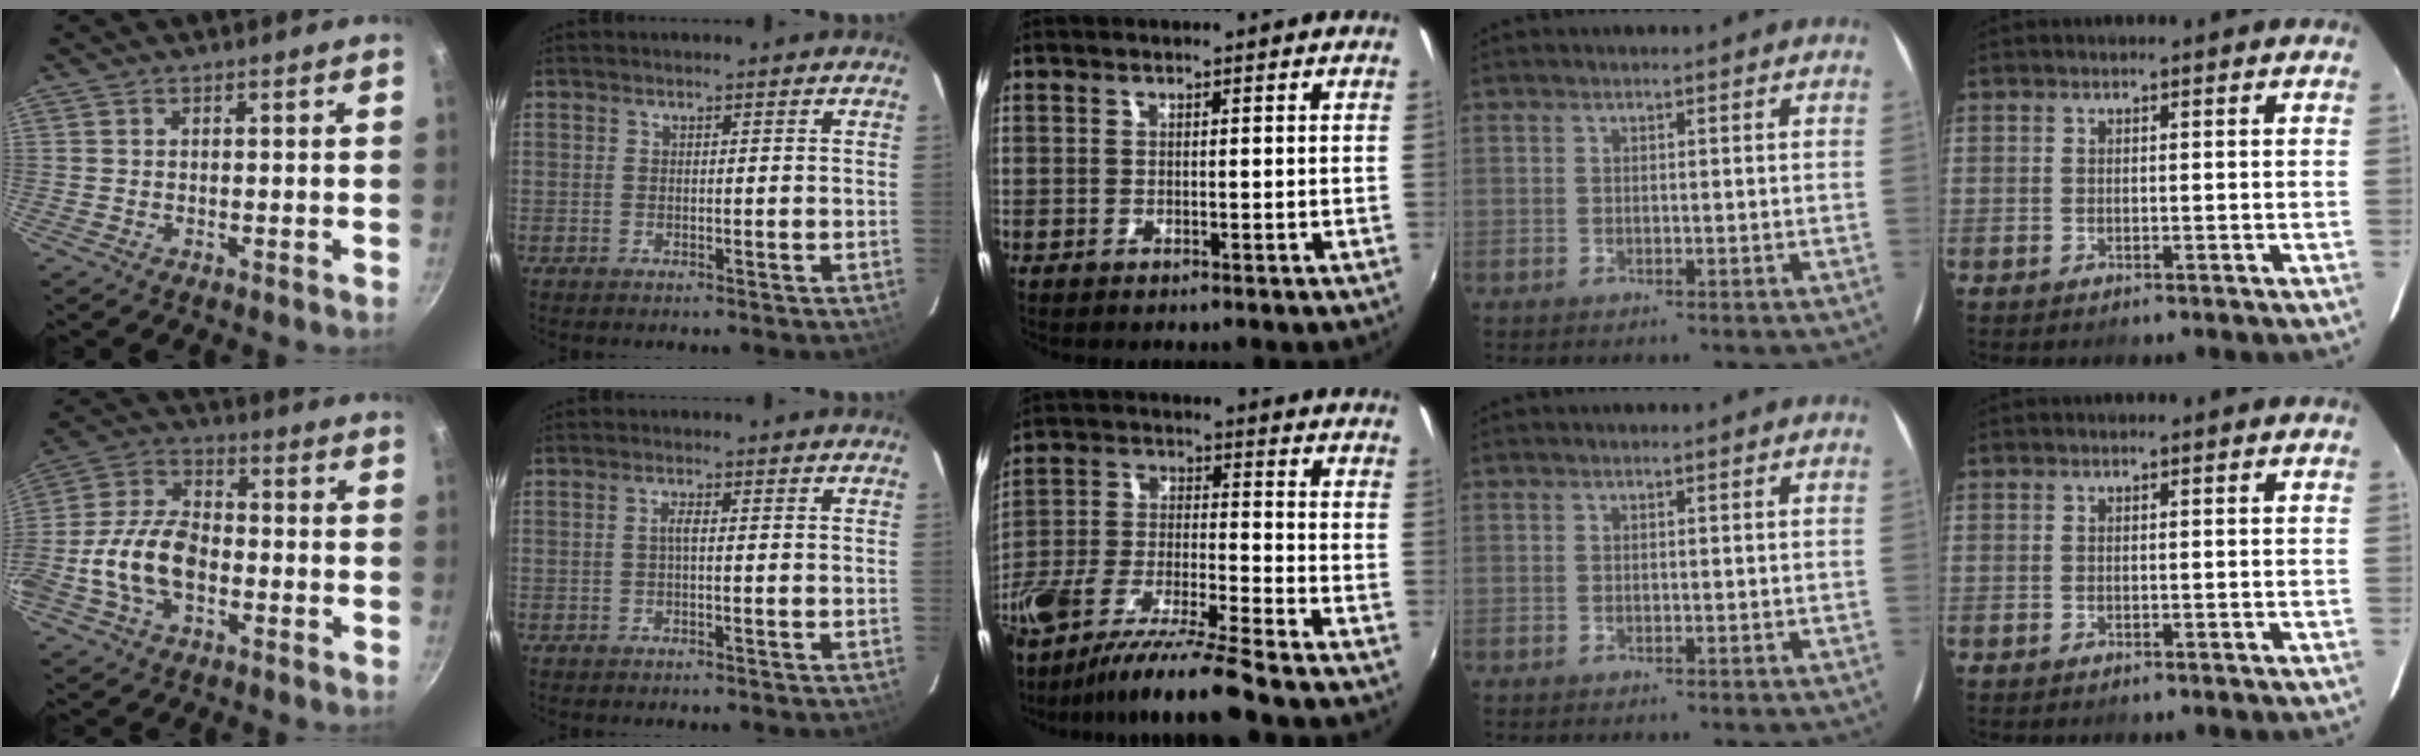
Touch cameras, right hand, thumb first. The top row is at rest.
{"thumb": {"total": 13.6, "force": [-3.3, 8.6, 10.0], "torque": [-0.174, 0.039, -0.073]}, "index": {"total": 1.3, "force": [-0.2, 0.1, 1.3], "torque": [-0.024, 0.004, -0.005]}, "middle": {"total": 13.6, "force": [-11.3, -1.0, 7.4], "torque": [-0.147, -0.025, -0.208]}}